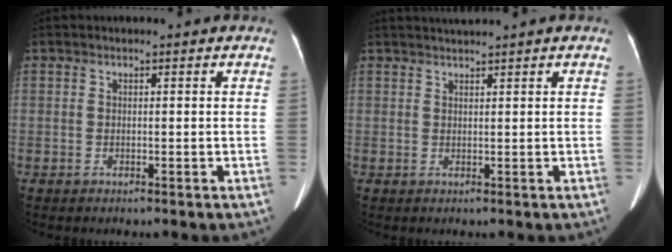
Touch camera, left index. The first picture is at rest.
{"total": 1.8, "force": [1.5, -0.8, 0.3], "torque": [-0.005, 0.006, 0.036]}